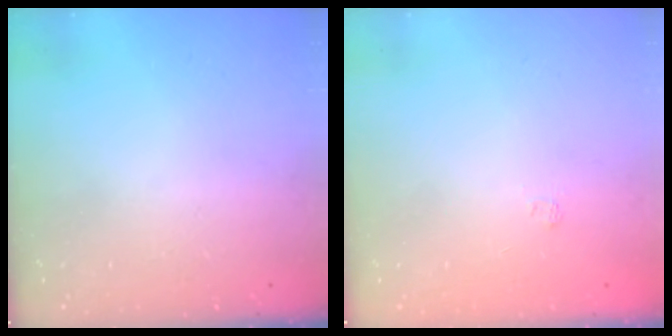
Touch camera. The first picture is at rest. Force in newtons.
{"total": 1.8, "press": 1.4, "slide": 1.1}